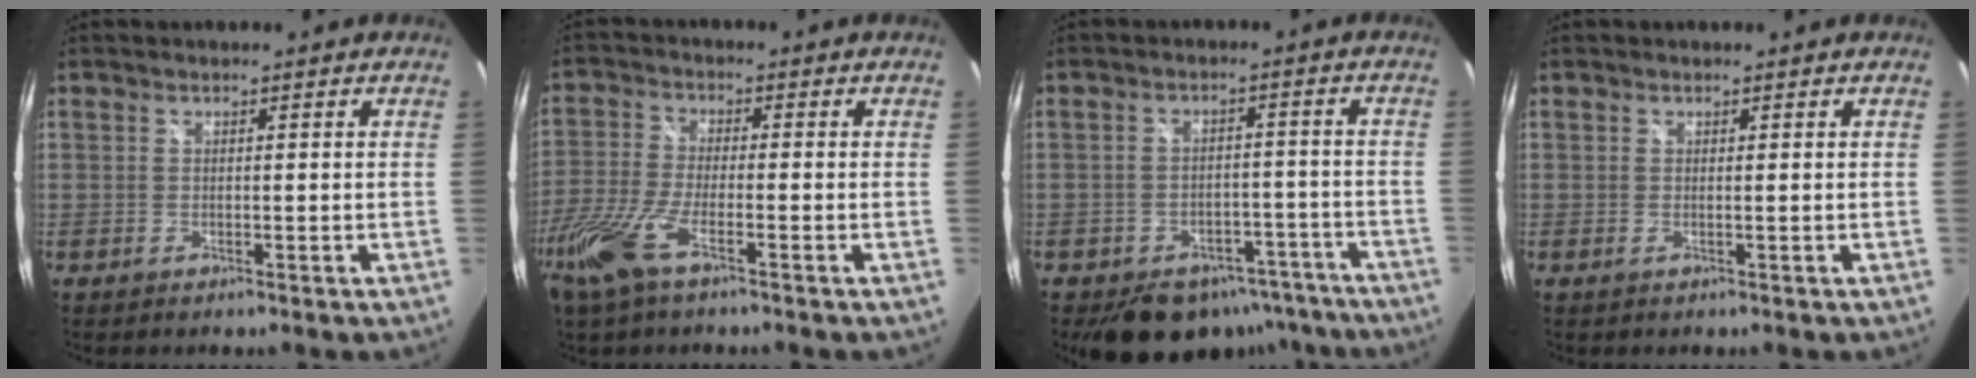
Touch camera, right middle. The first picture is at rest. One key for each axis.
{"total": 10.7, "fx": -6.4, "fy": 2.2, "fz": 8.3, "tx": -0.198, "ty": -0.028, "tz": -0.133}
{"total": 12.7, "fx": -9.3, "fy": 7.4, "fz": 4.3, "tx": -0.083, "ty": 0.022, "tz": -0.097}
{"total": 0.5, "fx": 0.3, "fy": -0.3, "fz": 0.3, "tx": -0.006, "ty": -0.008, "tz": -0.002}